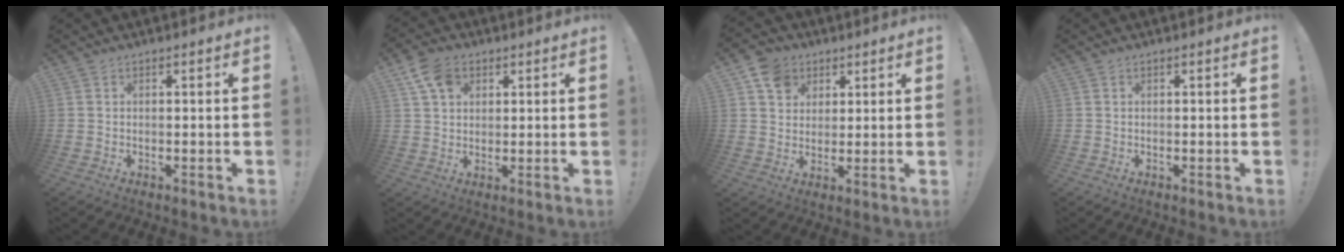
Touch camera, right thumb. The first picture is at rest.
{"total": 8.7, "force": [4.2, 6.3, 4.4], "torque": [-0.072, -0.009, 0.085]}
{"total": 8.5, "force": [4.0, 7.1, 2.3], "torque": [-0.027, -0.024, 0.082]}
{"total": 0.0}